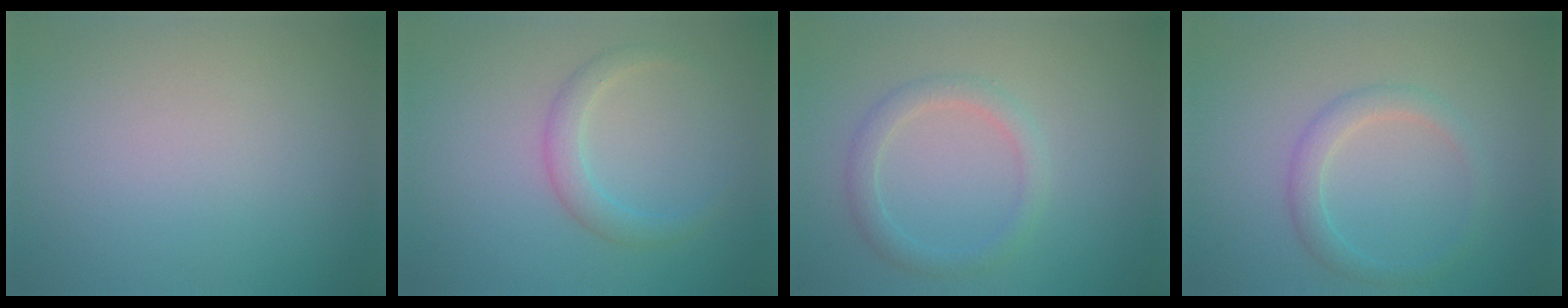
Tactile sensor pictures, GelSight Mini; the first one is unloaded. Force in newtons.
{"total": 2.1, "press": 2.1, "slide": 0.1}
{"total": 2.2, "press": 2.2, "slide": 0.2}
{"total": 2.1, "press": 2.1, "slide": 0.1}